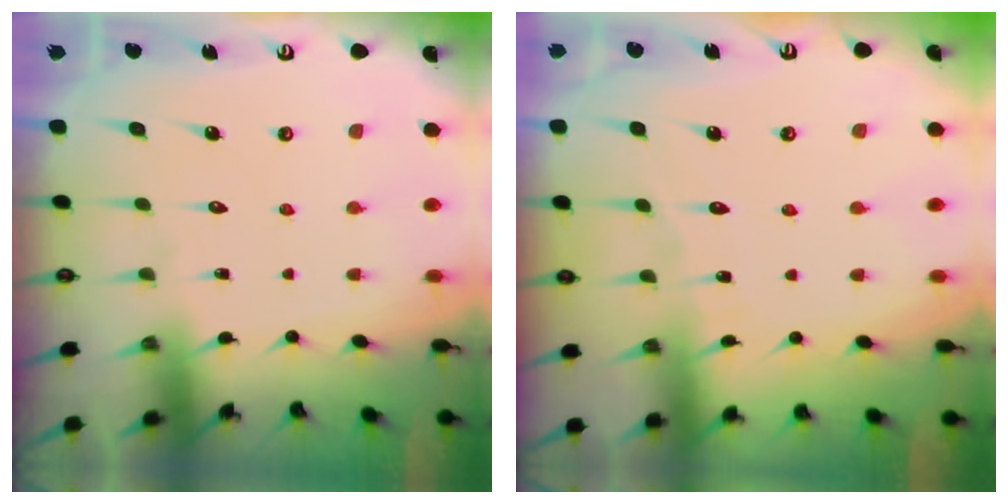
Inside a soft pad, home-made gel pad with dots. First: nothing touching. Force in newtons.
{"total": 4.1, "press": 4.1, "slide": 0.4}